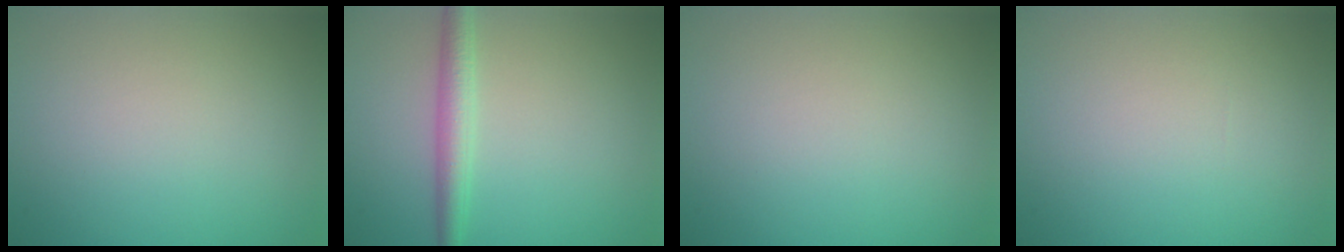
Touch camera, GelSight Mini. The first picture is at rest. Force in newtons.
{"total": 2.8, "press": 2.8, "slide": 0.0}
{"total": 0.0}
{"total": 0.0}